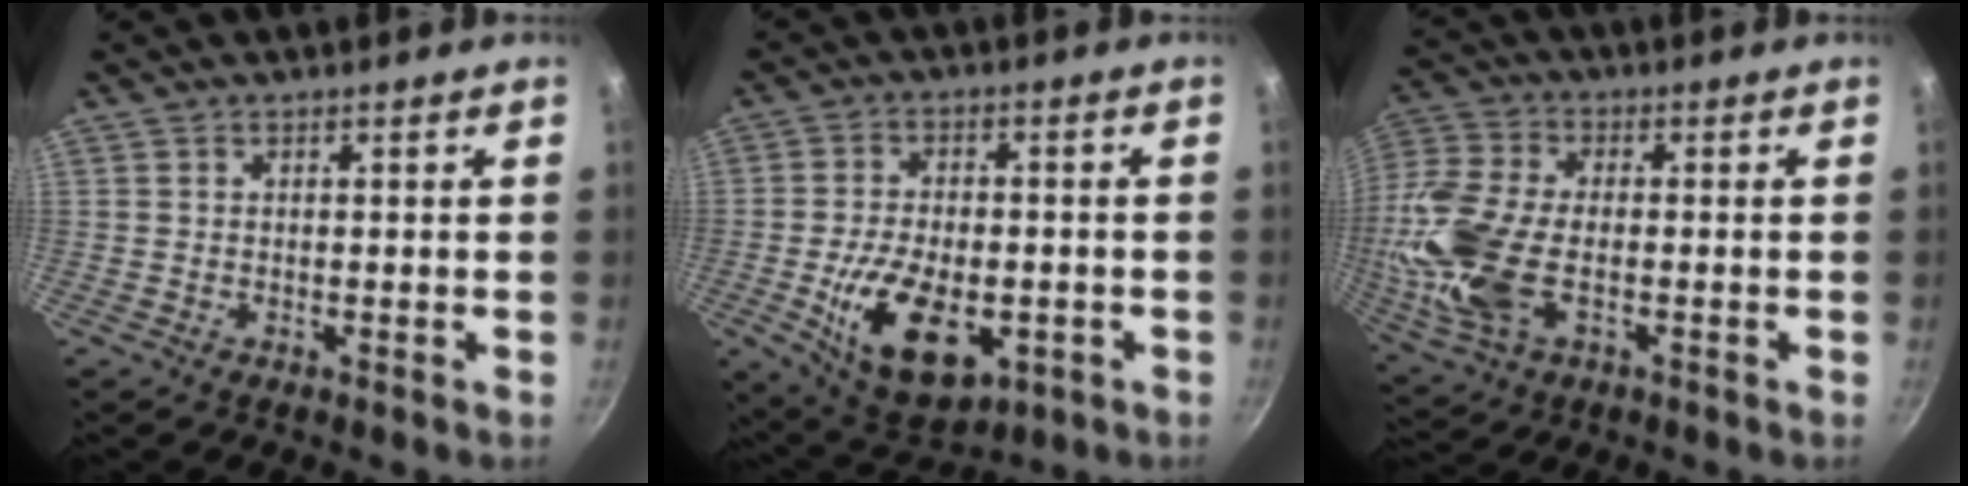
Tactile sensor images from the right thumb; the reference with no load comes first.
{"total": 15.6, "force": [-4.3, 8.8, 12.1], "torque": [-0.190, 0.003, -0.057]}
{"total": 16.4, "force": [-2.5, 9.2, 13.4], "torque": [-0.290, 0.011, -0.057]}